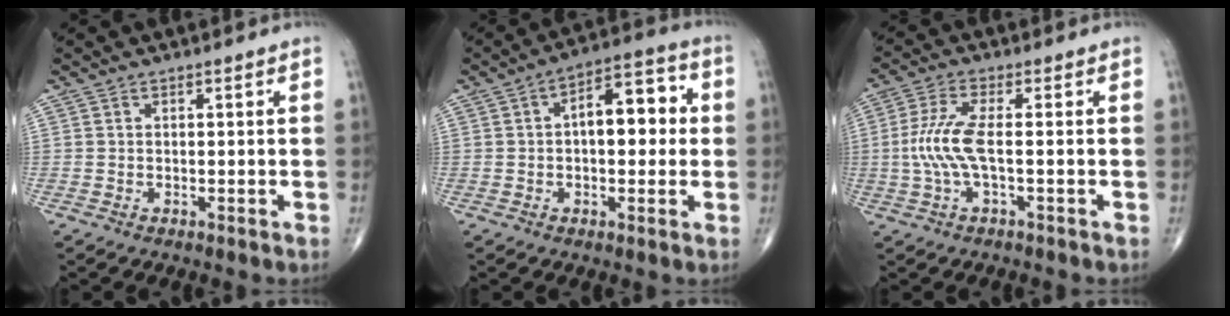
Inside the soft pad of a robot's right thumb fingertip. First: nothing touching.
{"total": 11.1, "force": [1.0, 5.7, 9.5], "torque": [-0.106, 0.029, 0.006]}
{"total": 7.3, "force": [-0.7, 1.8, 7.0], "torque": [-0.179, 0.012, -0.019]}